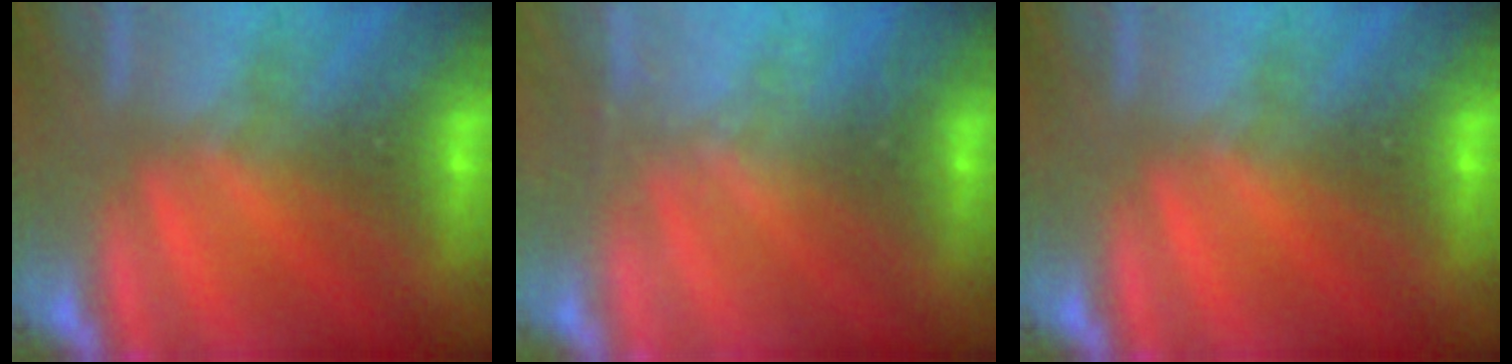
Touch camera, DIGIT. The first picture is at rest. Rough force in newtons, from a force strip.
{"total": 2.3}
{"total": 0.0}